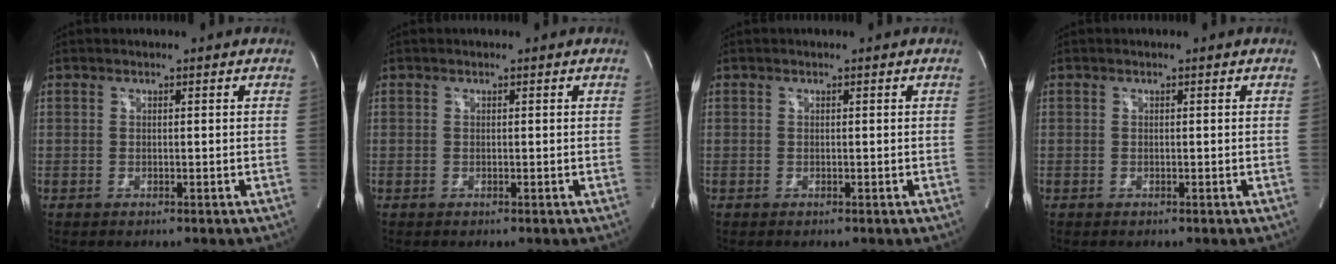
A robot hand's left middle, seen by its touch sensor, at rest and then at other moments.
{"total": 0.0}
{"total": 0.0}
{"total": 0.0}